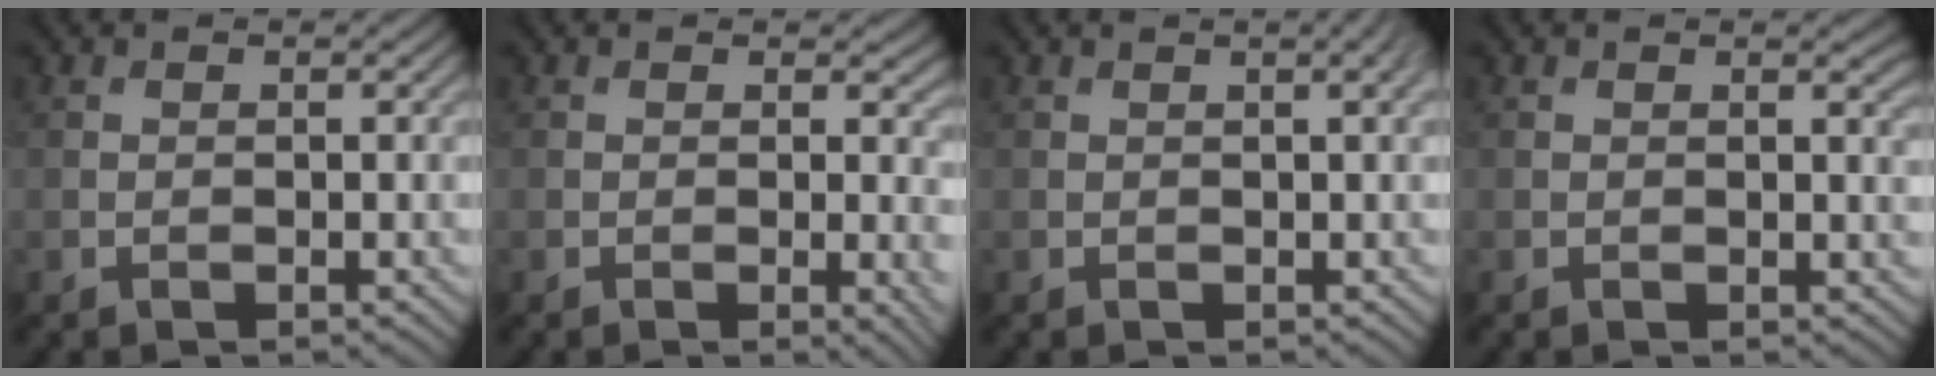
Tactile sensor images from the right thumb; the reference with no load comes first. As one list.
[{"total": 3.5, "force": [0.1, 1.3, 3.2], "torque": [-0.041, -0.004, 0.000]}, {"total": 1.5, "force": [0.6, 0.2, 1.4], "torque": [-0.017, 0.004, 0.005]}, {"total": 1.4, "force": [0.4, 0.3, 1.3], "torque": [-0.017, -0.003, 0.005]}]